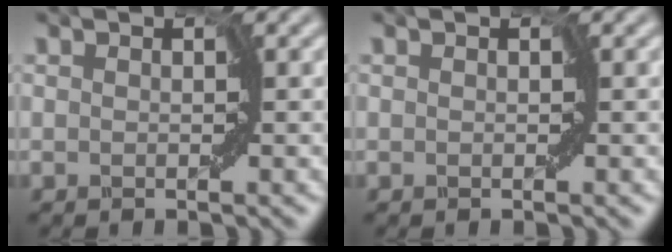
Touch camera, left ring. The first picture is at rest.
{"total": 0.0}